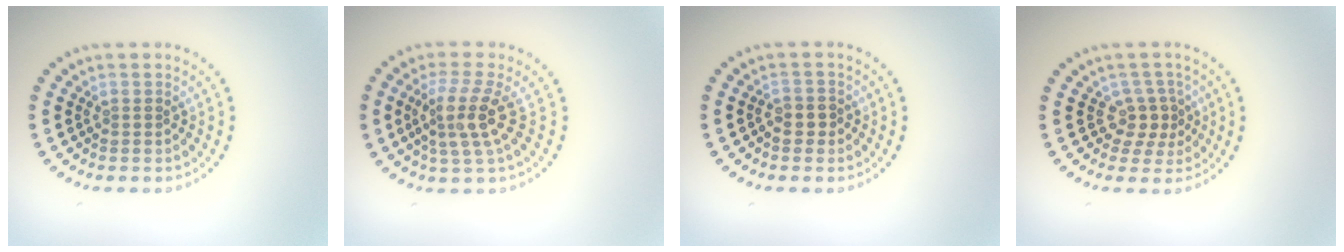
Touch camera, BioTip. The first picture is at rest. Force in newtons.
{"total": 3.7, "press": 2.7, "slide": 2.5}
{"total": 1.0, "press": 0.9, "slide": 0.4}
{"total": 2.4, "press": 1.9, "slide": 1.5}